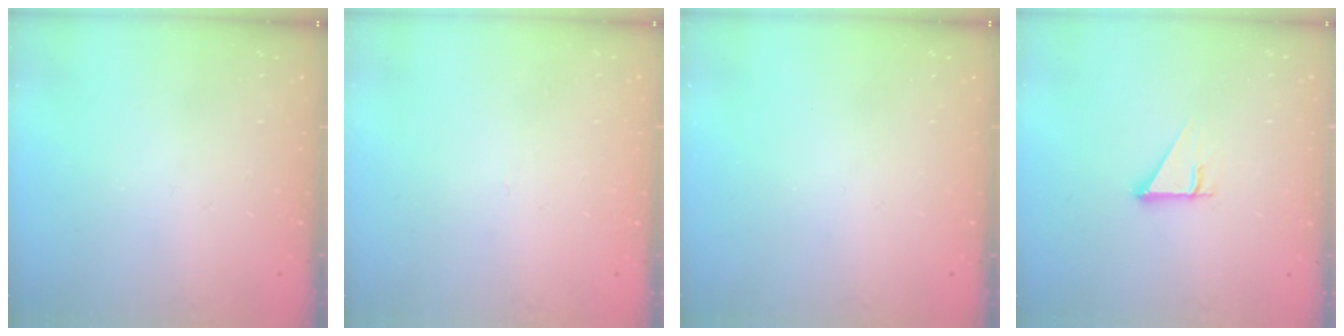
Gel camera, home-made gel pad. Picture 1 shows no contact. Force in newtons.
{"total": 2.7, "press": 2.7, "slide": 0.3}
{"total": 0.0}
{"total": 2.5, "press": 2.5, "slide": 0.2}